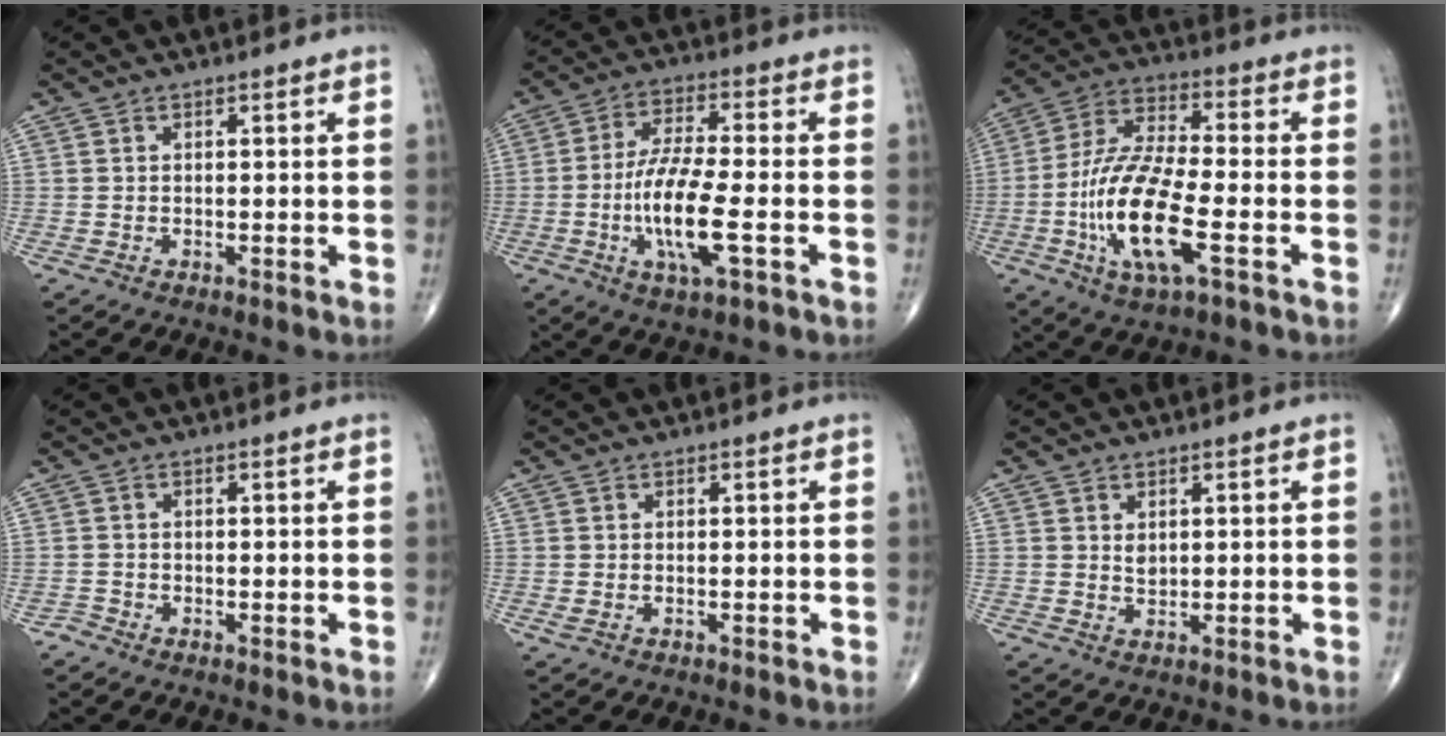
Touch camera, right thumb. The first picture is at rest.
{"total": 12.6, "force": [-3.4, 3.3, 11.7], "torque": [-0.233, 0.009, -0.063]}
{"total": 17.0, "force": [-5.1, 5.4, 15.2], "torque": [-0.313, 0.020, -0.095]}
{"total": 0.9, "force": [-0.8, 0.4, 0.0], "torque": [0.005, -0.001, -0.021]}
{"total": 0.6, "force": [-0.2, 0.3, 0.5], "torque": [-0.011, 0.002, -0.001]}
{"total": 1.8, "force": [0.7, 1.1, 1.2], "torque": [-0.013, -0.006, 0.014]}